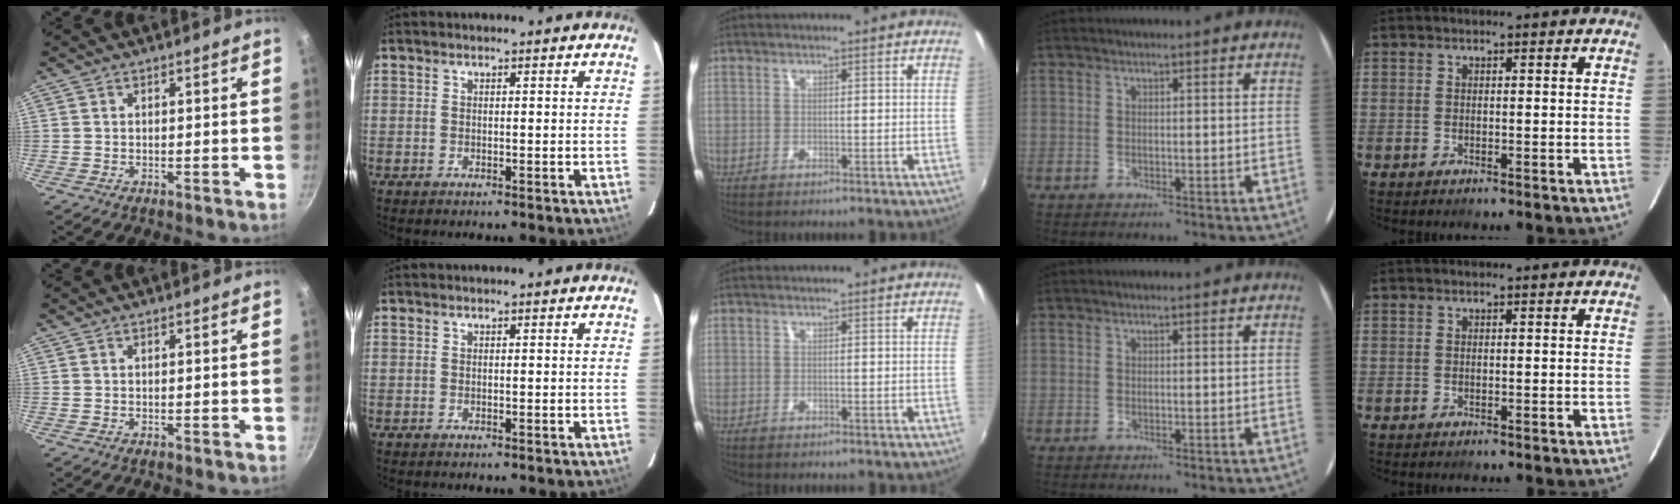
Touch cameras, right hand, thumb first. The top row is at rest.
{}